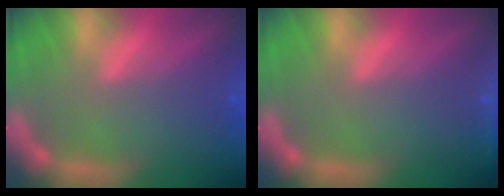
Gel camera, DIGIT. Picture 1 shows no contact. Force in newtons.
{"total": 2.9}